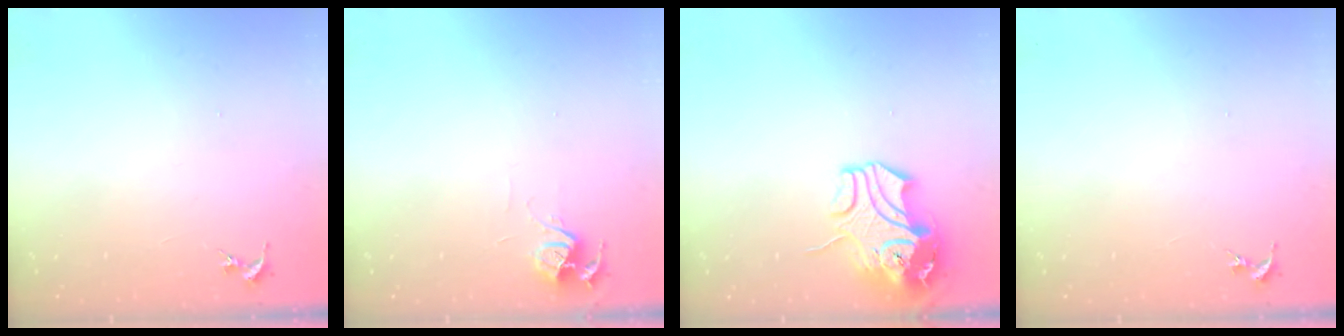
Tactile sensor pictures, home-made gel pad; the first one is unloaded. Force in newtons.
{"total": 6.0, "press": 6.0, "slide": 0.6}
{"total": 12.0, "press": 11.8, "slide": 2.0}
{"total": 0.0}